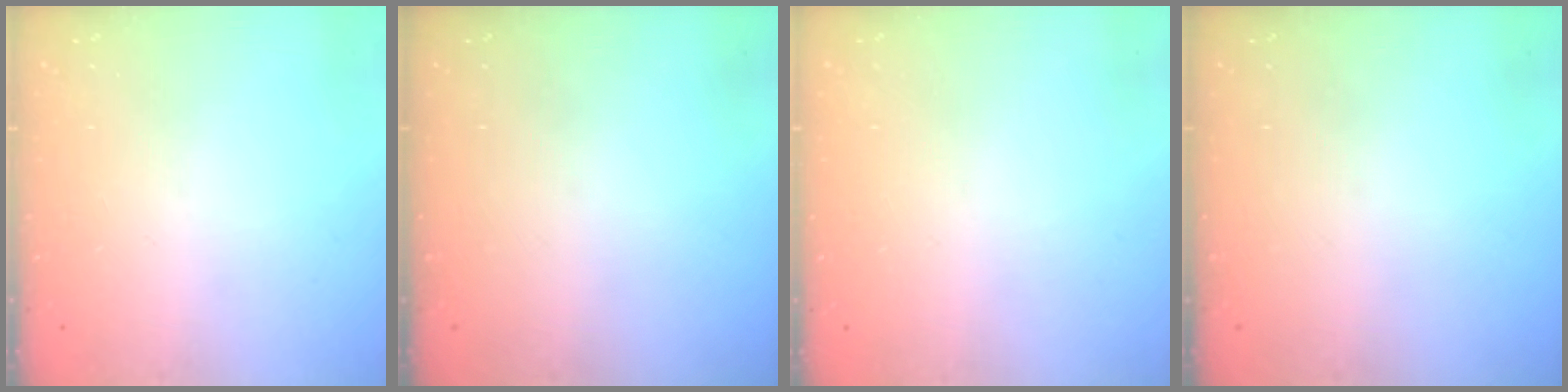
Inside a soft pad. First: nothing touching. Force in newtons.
{"total": 0.0}
{"total": 2.4, "press": 2.4, "slide": 0.2}
{"total": 0.0}